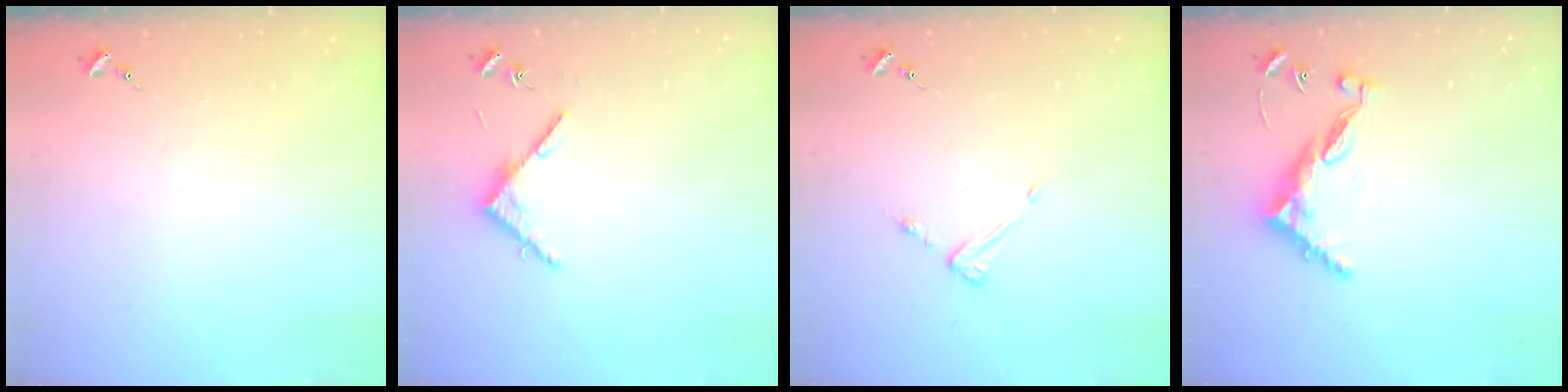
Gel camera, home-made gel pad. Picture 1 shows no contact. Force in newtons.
{"total": 4.2, "press": 4.2, "slide": 0.4}
{"total": 4.4, "press": 4.4, "slide": 0.4}
{"total": 9.8, "press": 9.7, "slide": 1.0}